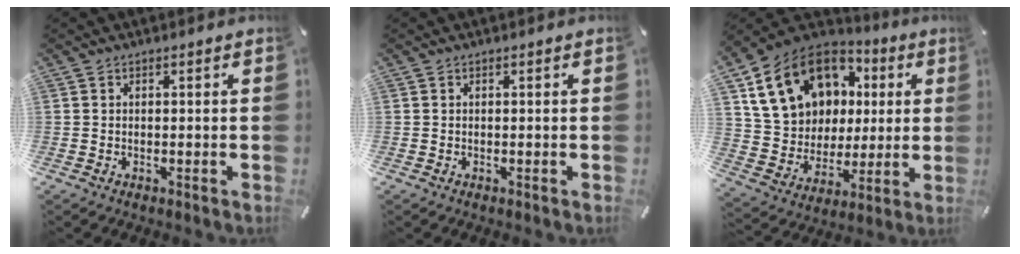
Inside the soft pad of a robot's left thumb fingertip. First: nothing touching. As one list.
[{"total": 0.0}, {"total": 18.8, "force": [7.1, 15.0, 8.9], "torque": [-0.173, -0.025, 0.148]}]